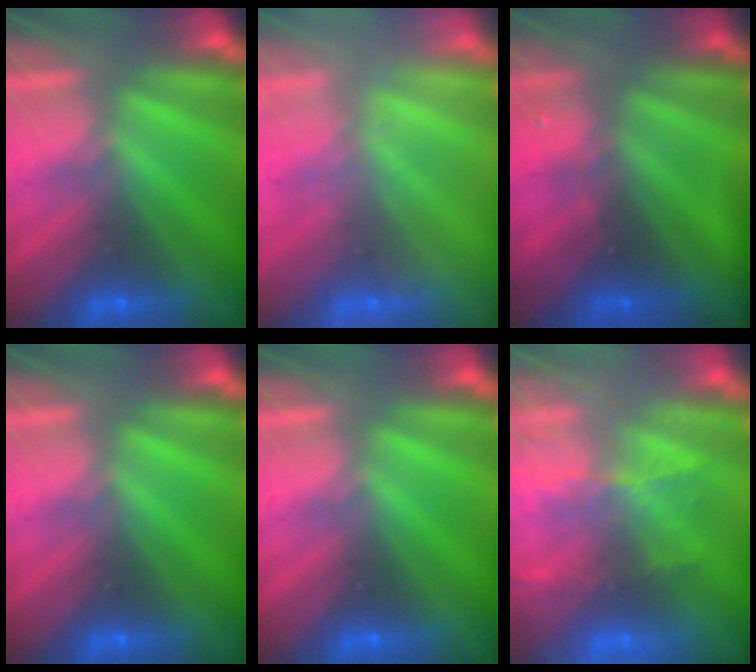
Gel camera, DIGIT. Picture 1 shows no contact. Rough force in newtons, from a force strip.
{"total": 2.2}
{"total": 8.1}
{"total": 0.0}
{"total": 0.0}
{"total": 8.5}